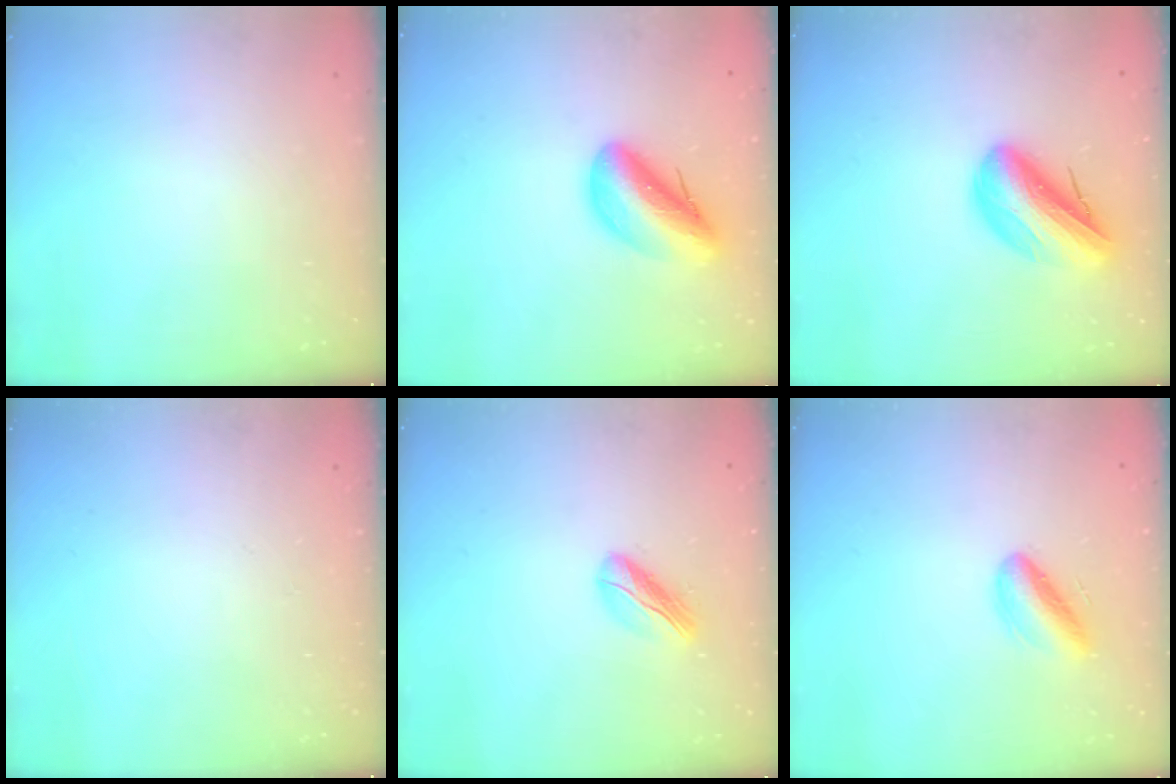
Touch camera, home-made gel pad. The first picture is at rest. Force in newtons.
{"total": 11.5, "press": 11.0, "slide": 3.3}
{"total": 14.5, "press": 14.1, "slide": 3.4}
{"total": 0.0}
{"total": 5.9, "press": 5.7, "slide": 1.3}
{"total": 7.5, "press": 7.2, "slide": 2.0}